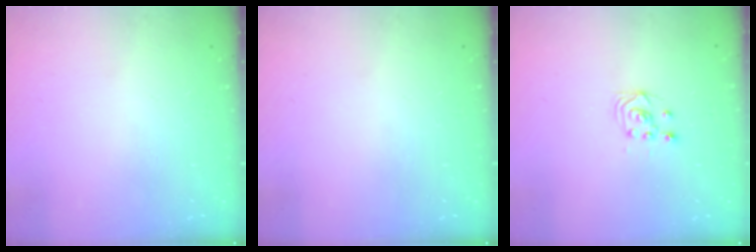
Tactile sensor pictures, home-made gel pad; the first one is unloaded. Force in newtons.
{"total": 0.0}
{"total": 2.5, "press": 2.2, "slide": 1.2}